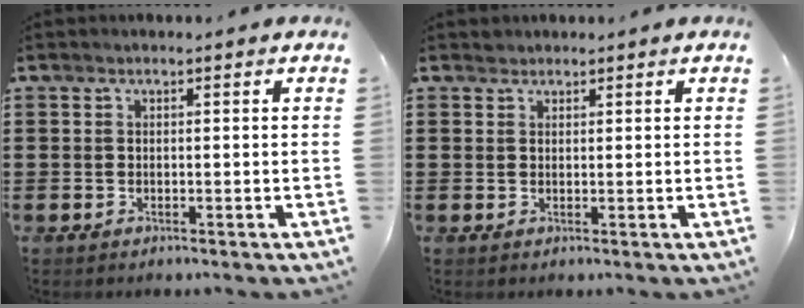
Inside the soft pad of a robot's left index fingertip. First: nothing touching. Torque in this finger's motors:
{"motor_torque": [-0.01, 0.00, 0.00, -0.02]}